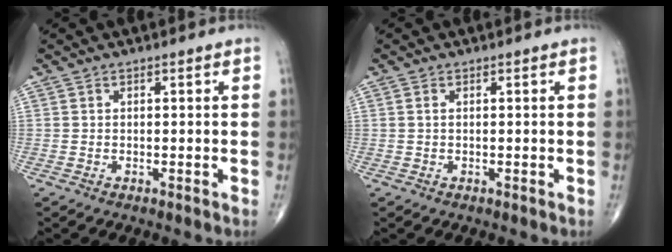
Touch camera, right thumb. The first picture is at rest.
{"total": 0.5, "force": [0.2, 0.2, 0.5], "torque": [-0.015, 0.003, 0.004]}